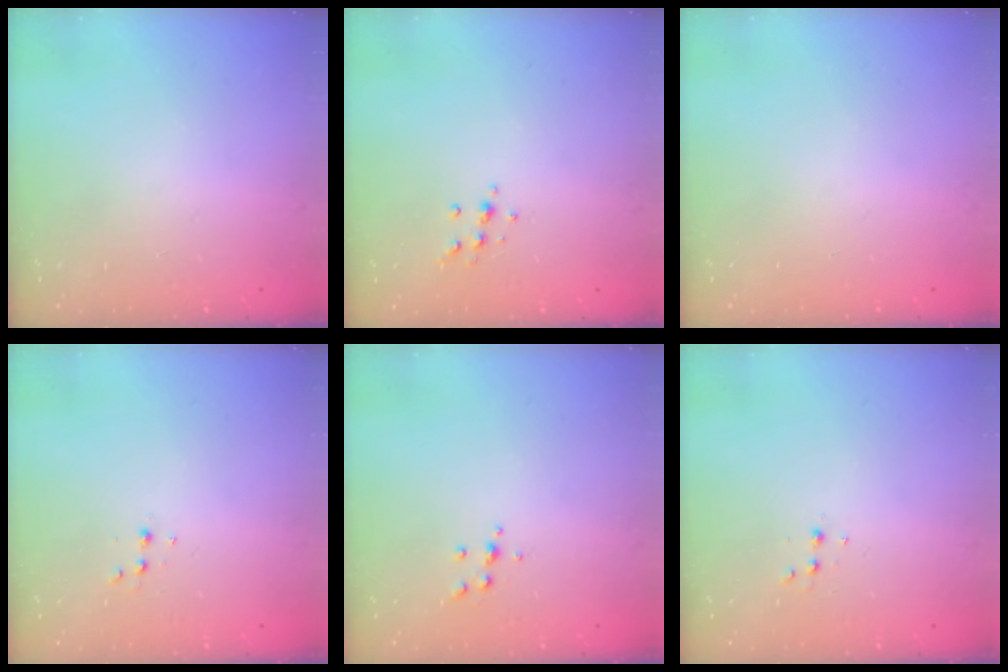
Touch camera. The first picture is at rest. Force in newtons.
{"total": 5.4, "press": 5.1, "slide": 1.7}
{"total": 0.0}
{"total": 2.8, "press": 2.7, "slide": 0.6}
{"total": 5.0, "press": 4.9, "slide": 0.8}
{"total": 2.8, "press": 2.7, "slide": 0.6}